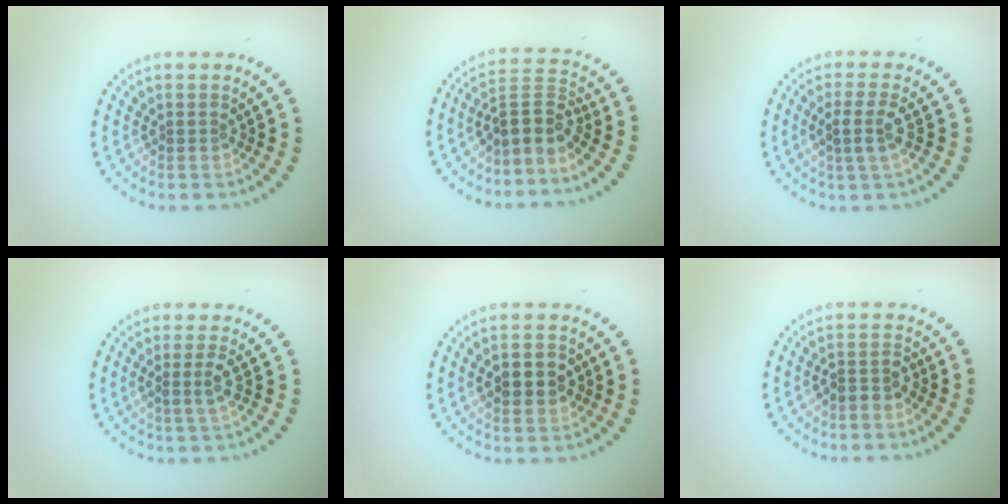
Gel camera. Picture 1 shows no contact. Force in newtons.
{"total": 3.2, "press": 2.6, "slide": 2.0}
{"total": 2.3, "press": 2.0, "slide": 1.1}
{"total": 1.6, "press": 1.4, "slide": 0.9}
{"total": 4.0, "press": 4.0, "slide": 0.1}
{"total": 1.7, "press": 1.4, "slide": 0.9}